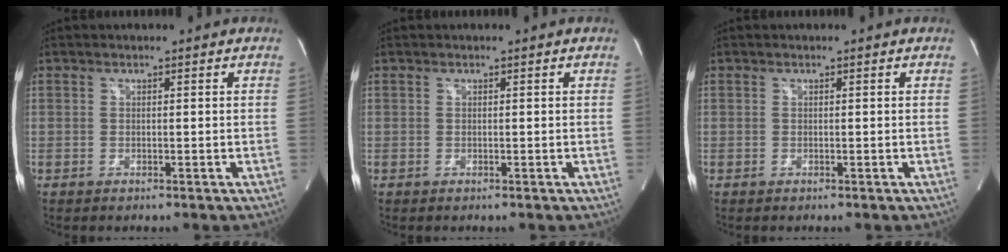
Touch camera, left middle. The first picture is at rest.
{"total": 0.0}
{"total": 0.0}